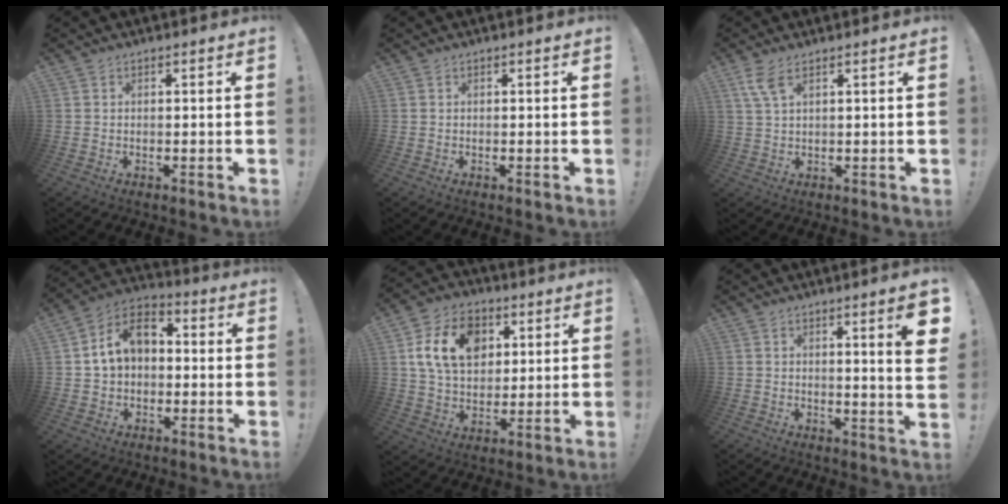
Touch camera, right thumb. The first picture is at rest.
{"total": 0.0}
{"total": 4.9, "force": [2.6, 1.4, 3.9], "torque": [-0.084, -0.001, 0.049]}
{"total": 11.0, "force": [1.6, 8.1, 7.3], "torque": [-0.115, 0.019, 0.038]}
{"total": 16.3, "force": [5.1, 12.0, 9.7], "torque": [-0.157, -0.006, 0.100]}
{"total": 8.0, "force": [2.7, 0.0, 7.5], "torque": [-0.095, -0.025, 0.038]}